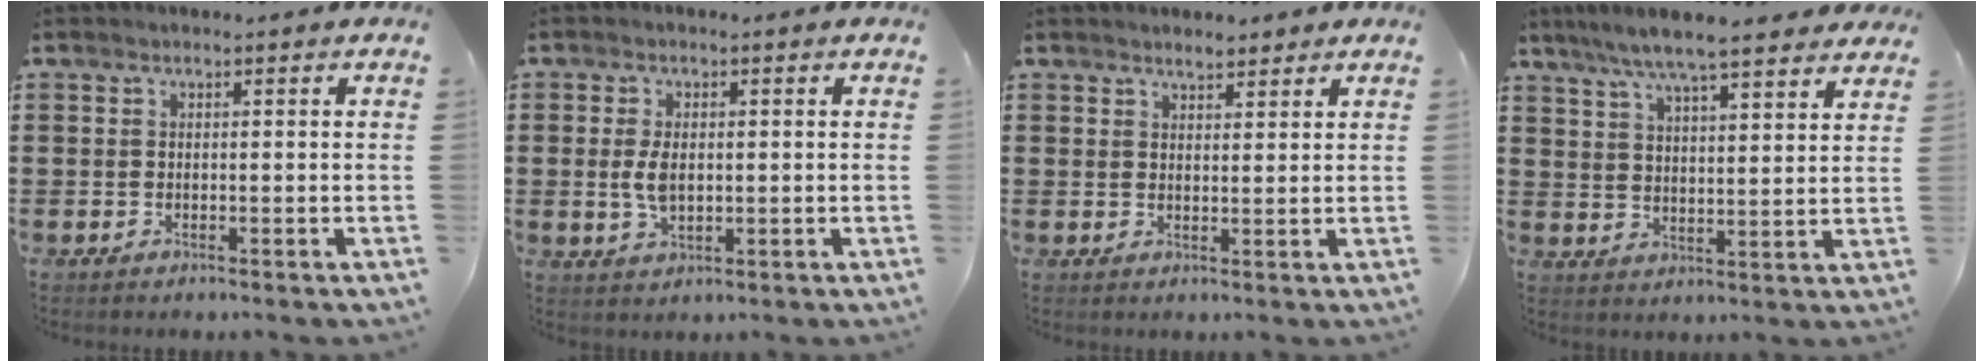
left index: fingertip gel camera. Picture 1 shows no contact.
{"total": 4.4, "force": [0.2, 2.3, 3.7], "torque": [-0.089, 0.000, -0.001]}
{"total": 2.3, "force": [2.1, 0.8, 0.7], "torque": [-0.018, 0.005, 0.040]}
{"total": 7.1, "force": [6.2, 0.4, 3.3], "torque": [-0.086, -0.021, 0.109]}